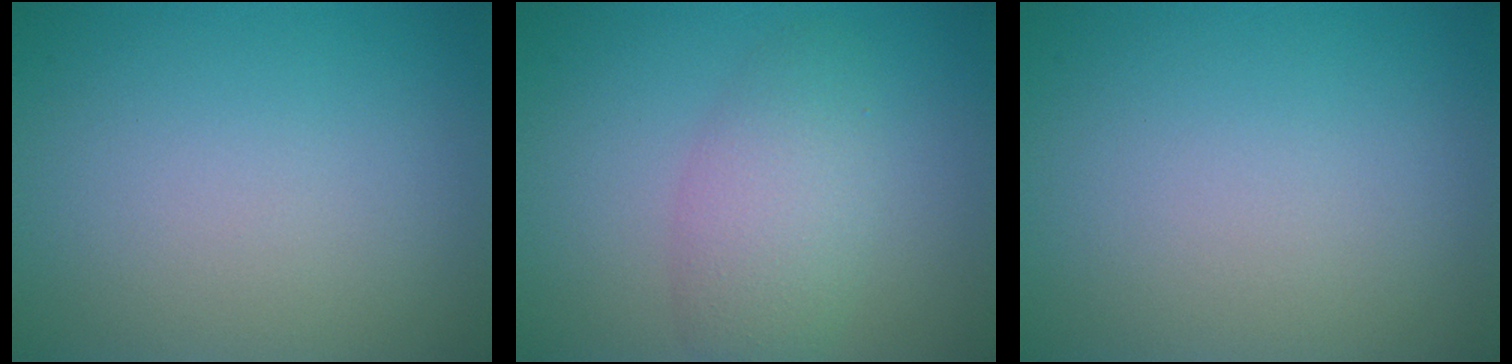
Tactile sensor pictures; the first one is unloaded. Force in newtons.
{"total": 3.8, "press": 3.8, "slide": 0.1}
{"total": 0.0}